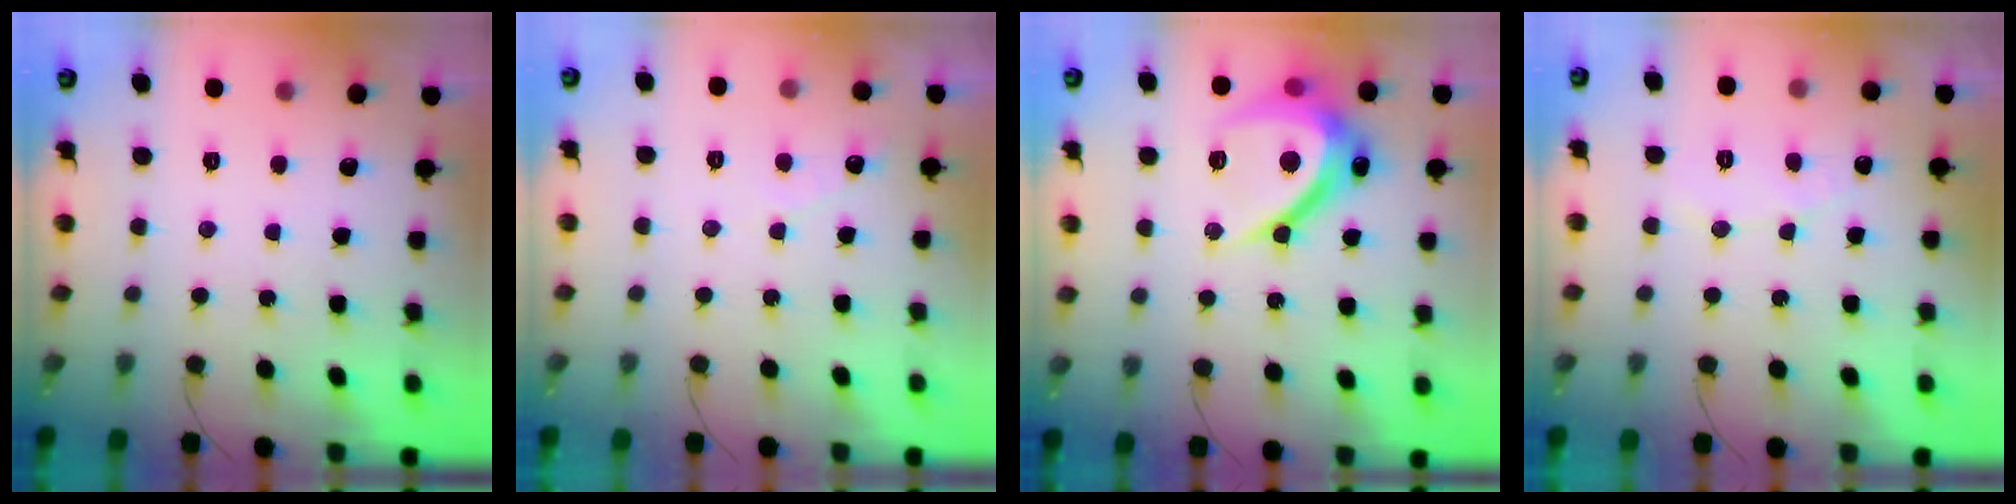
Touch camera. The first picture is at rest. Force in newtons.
{"total": 2.9, "press": 2.9, "slide": 0.3}
{"total": 14.7, "press": 14.7, "slide": 0.5}
{"total": 4.9, "press": 4.9, "slide": 0.5}